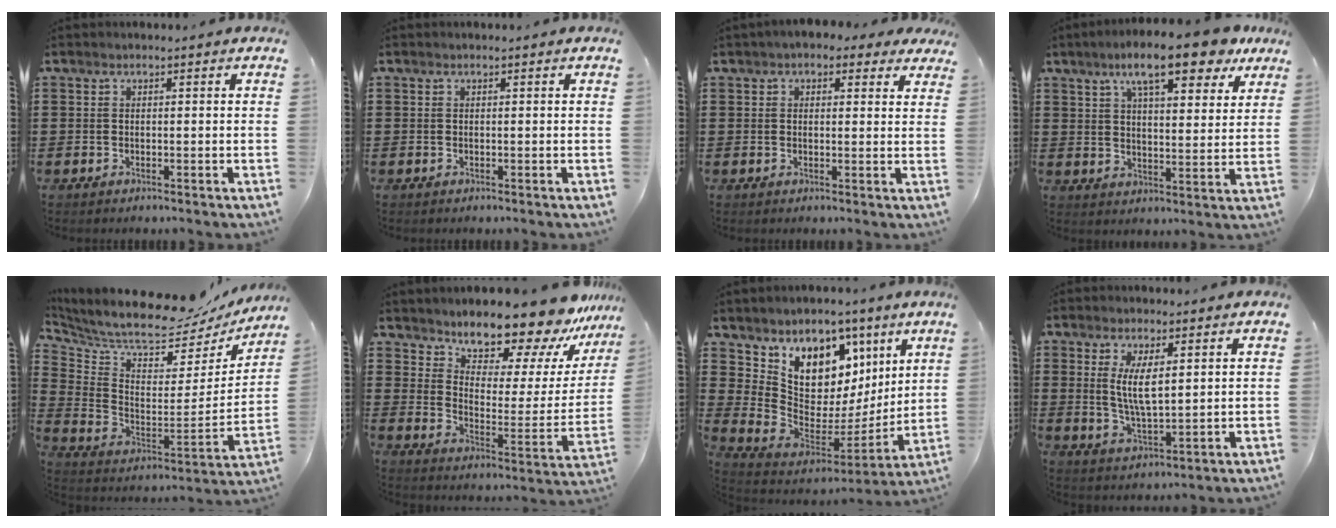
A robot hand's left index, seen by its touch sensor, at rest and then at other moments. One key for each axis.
{"total": 0.0}
{"total": 2.7, "fx": 1.9, "fy": 1.5, "fz": 1.2, "tx": -0.024, "ty": 0.005, "tz": 0.030}
{"total": 11.7, "fx": 8.4, "fy": 2.5, "fz": 7.8, "tx": -0.141, "ty": -0.020, "tz": 0.141}
{"total": 7.1, "fx": 6.9, "fy": 0.8, "fz": 1.6, "tx": -0.073, "ty": -0.070, "tz": 0.112}
{"total": 12.8, "fx": 11.8, "fy": 3.2, "fz": 3.8, "tx": -0.089, "ty": -0.099, "tz": 0.206}
{"total": 8.4, "fx": 5.2, "fy": 6.2, "fz": 2.1, "tx": -0.060, "ty": -0.065, "tz": 0.101}
{"total": 5.9, "fx": 1.6, "fy": 2.1, "fz": 5.3, "tx": -0.108, "ty": 0.004, "tz": 0.028}